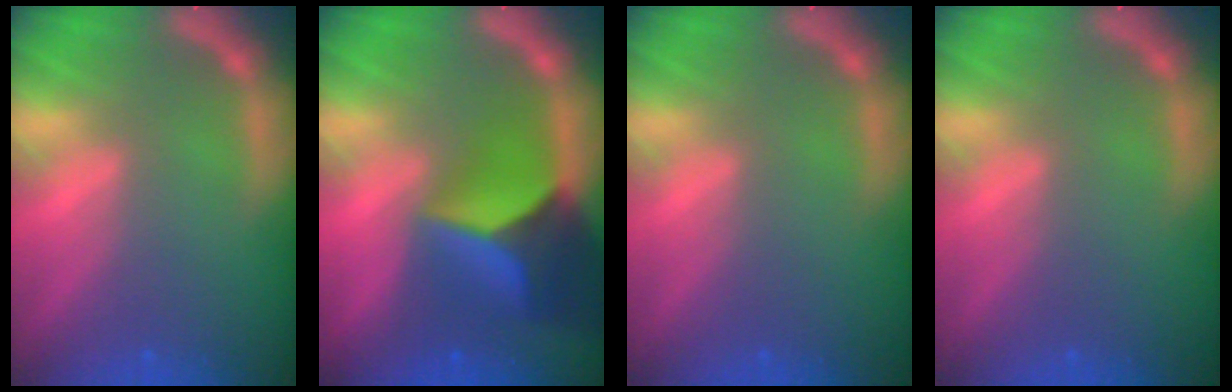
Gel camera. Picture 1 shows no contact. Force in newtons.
{"total": 10.0}
{"total": 0.0}
{"total": 0.0}